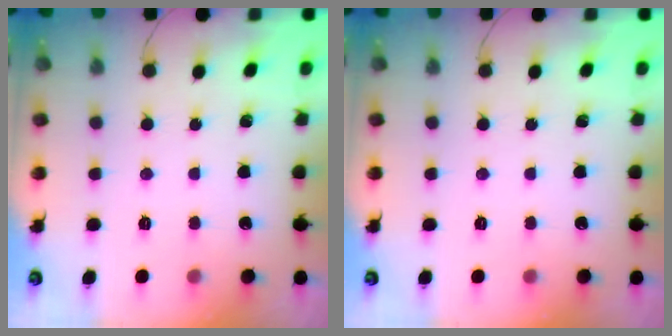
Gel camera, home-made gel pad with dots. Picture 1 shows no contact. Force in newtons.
{"total": 0.0}